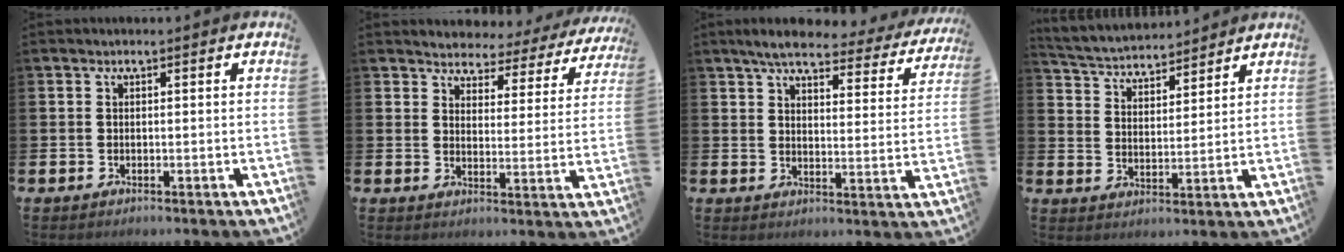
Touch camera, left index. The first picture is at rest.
{"total": 3.2, "force": [3.0, 0.9, -0.1], "torque": [-0.013, -0.038, 0.043]}
{"total": 5.5, "force": [4.9, 0.9, 2.3], "torque": [-0.058, -0.028, 0.080]}
{"total": 4.2, "force": [4.1, 1.0, 0.0], "torque": [-0.021, -0.034, 0.069]}